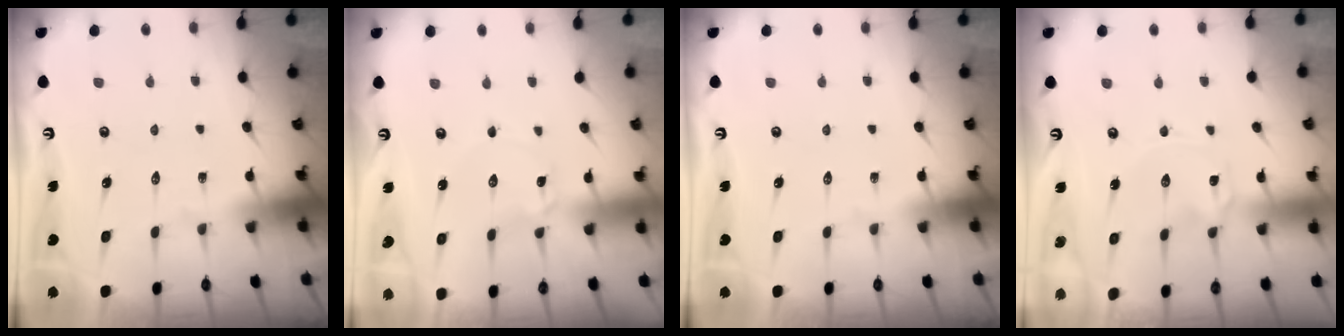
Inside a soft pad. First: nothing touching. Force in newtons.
{"total": 0.8, "press": 0.8, "slide": 0.1}
{"total": 0.0}
{"total": 0.0}